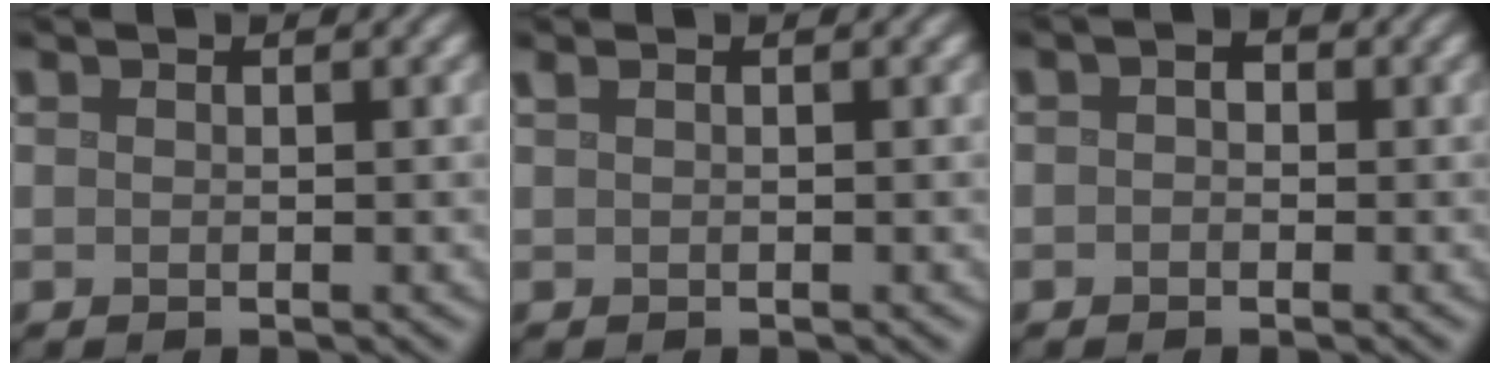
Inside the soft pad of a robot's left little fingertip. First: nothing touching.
{"total": 0.7, "force": [0.4, 0.2, 0.6], "torque": [-0.014, 0.008, 0.006]}
{"total": 1.2, "force": [0.0, 0.9, 0.9], "torque": [-0.013, 0.001, -0.007]}